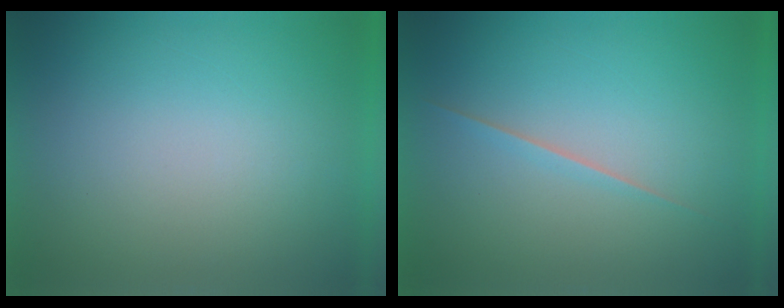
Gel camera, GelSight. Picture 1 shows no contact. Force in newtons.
{"total": 1.6}